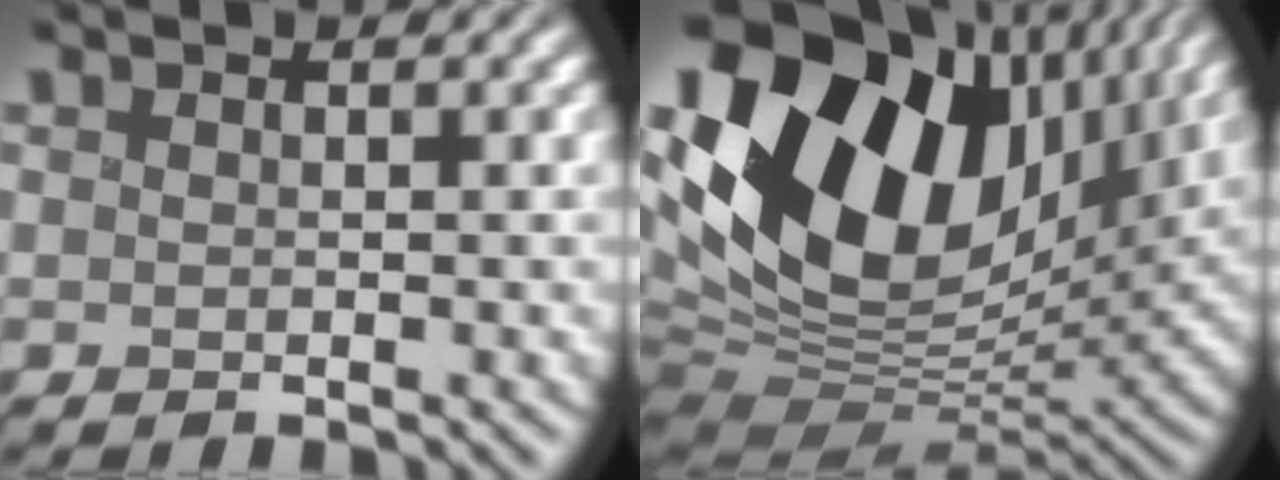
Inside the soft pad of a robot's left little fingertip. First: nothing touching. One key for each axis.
{"total": 20.2, "fx": 7.1, "fy": 12.6, "fz": 14.1, "tx": -0.305, "ty": 0.026, "tz": 0.119}